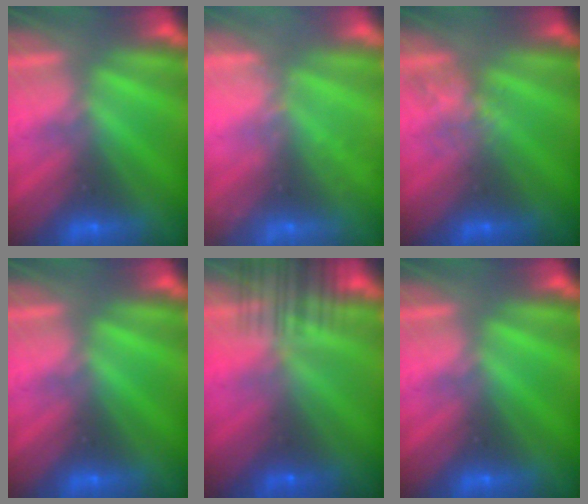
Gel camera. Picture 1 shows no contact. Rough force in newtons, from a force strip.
{"total": 2.3}
{"total": 2.1}
{"total": 0.0}
{"total": 10.5}
{"total": 0.0}